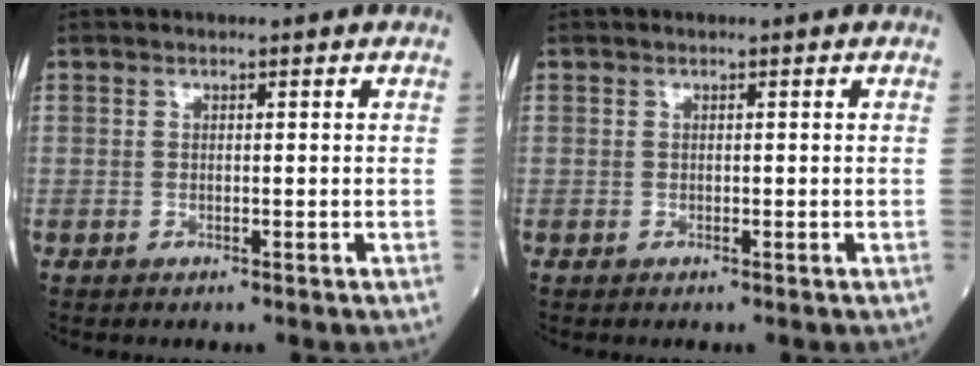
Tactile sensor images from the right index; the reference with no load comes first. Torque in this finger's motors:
{"motor_torque": [0.09, 0.02, -0.01, 0.01]}